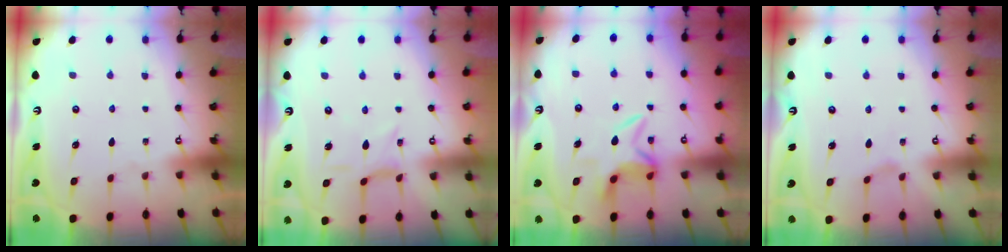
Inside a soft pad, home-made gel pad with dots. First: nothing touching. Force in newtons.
{"total": 2.9, "press": 2.8, "slide": 0.7}
{"total": 8.8, "press": 8.7, "slide": 1.2}
{"total": 0.8, "press": 0.7, "slide": 0.3}